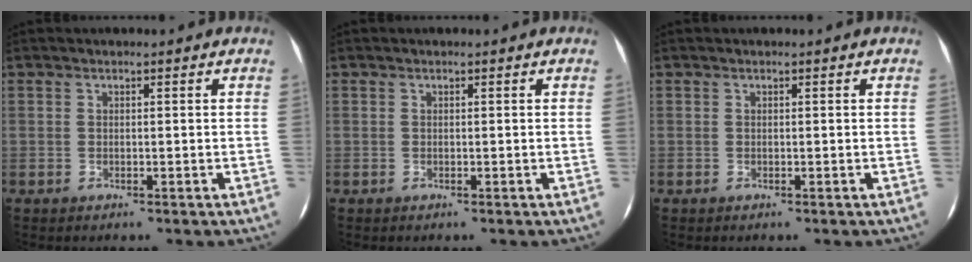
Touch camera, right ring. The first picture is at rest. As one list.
[{"total": 0.0}, {"total": 0.0}]